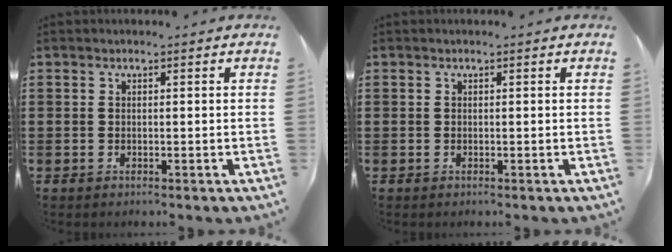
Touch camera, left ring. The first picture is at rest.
{"total": 0.0}